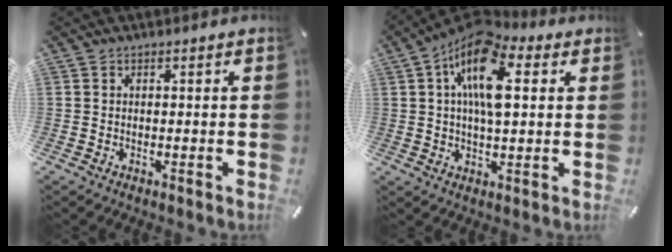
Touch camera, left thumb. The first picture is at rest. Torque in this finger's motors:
{"motor_torque": [0.43, 1.20, 1.54, -1.23, 0.58]}